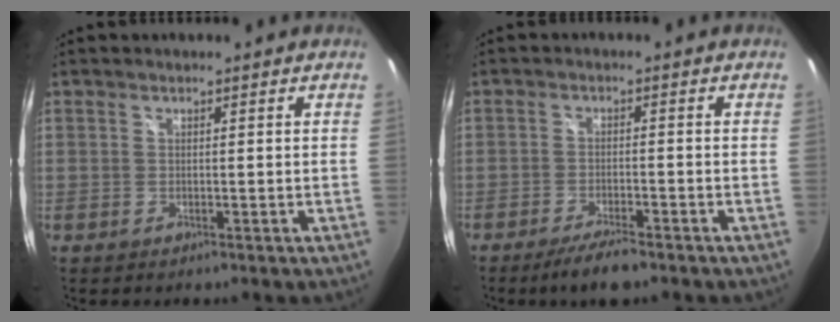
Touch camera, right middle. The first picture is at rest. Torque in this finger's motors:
{"motor_torque": [1.10, -1.04, 0.56, 0.21]}